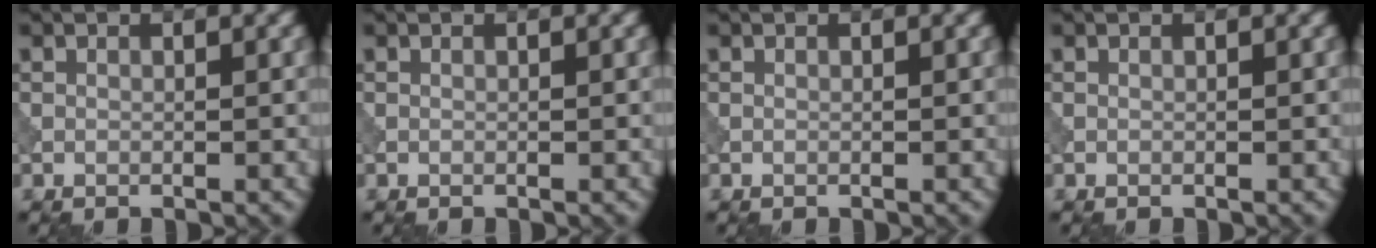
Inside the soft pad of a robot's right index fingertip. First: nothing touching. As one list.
[{"total": 0.0}, {"total": 0.0}, {"total": 0.0}]